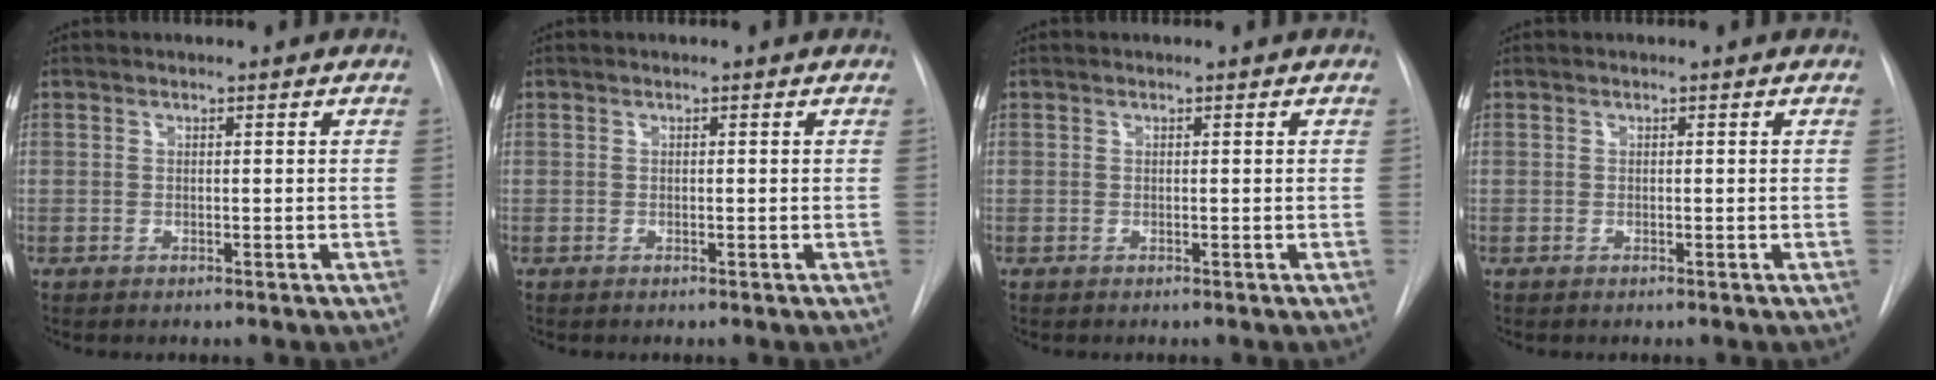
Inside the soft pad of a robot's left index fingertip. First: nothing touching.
{"total": 1.0, "force": [-1.0, 0.0, -0.1], "torque": [0.007, -0.005, -0.017]}
{"total": 0.0}
{"total": 0.0}